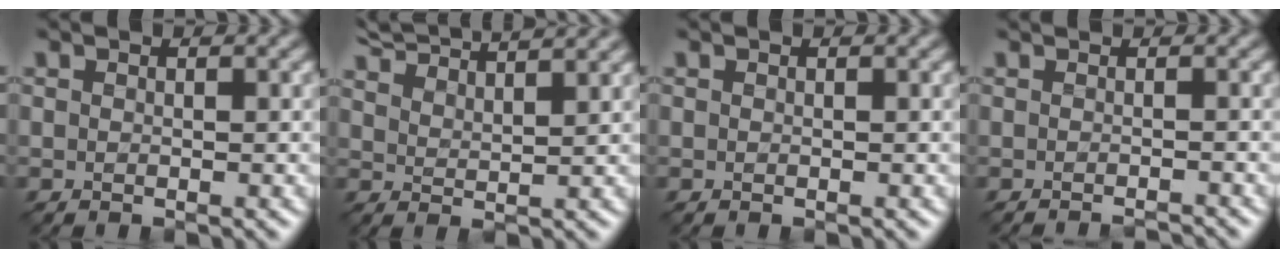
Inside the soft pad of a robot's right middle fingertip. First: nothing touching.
{"total": 7.2, "force": [6.6, 1.0, 2.9], "torque": [-0.045, 0.017, 0.087]}
{"total": 0.0}
{"total": 1.9, "force": [-1.3, 0.5, 1.3], "torque": [0.003, -0.004, -0.022]}